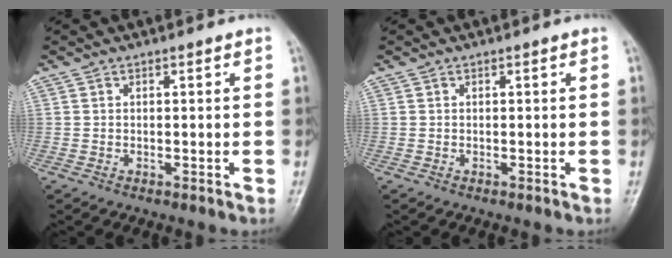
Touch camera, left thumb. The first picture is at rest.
{"total": 0.0}